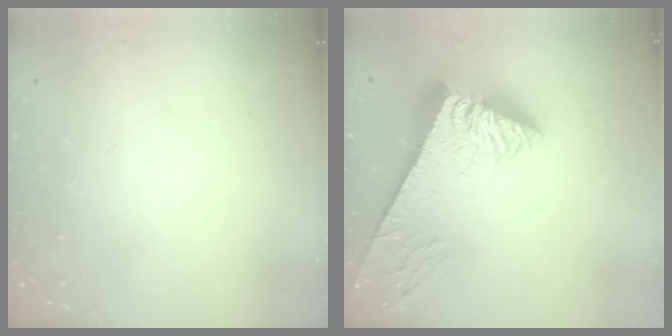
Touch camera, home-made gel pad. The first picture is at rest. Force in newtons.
{"total": 10.1, "press": 10.0, "slide": 1.0}